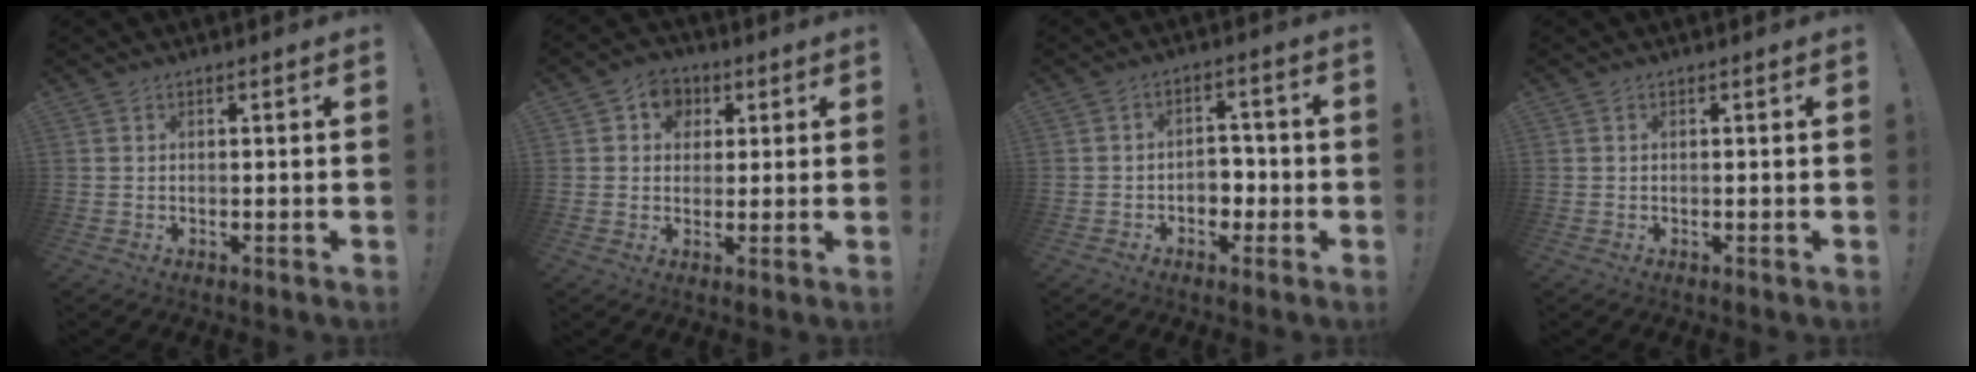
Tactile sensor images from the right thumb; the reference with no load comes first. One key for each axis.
{"total": 7.2, "fx": 1.8, "fy": 6.6, "fz": 2.1, "tx": -0.020, "ty": -0.006, "tz": 0.036}
{"total": 6.1, "fx": -1.6, "fy": 5.0, "fz": 3.0, "tx": -0.049, "ty": 0.012, "tz": -0.024}
{"total": 0.0}